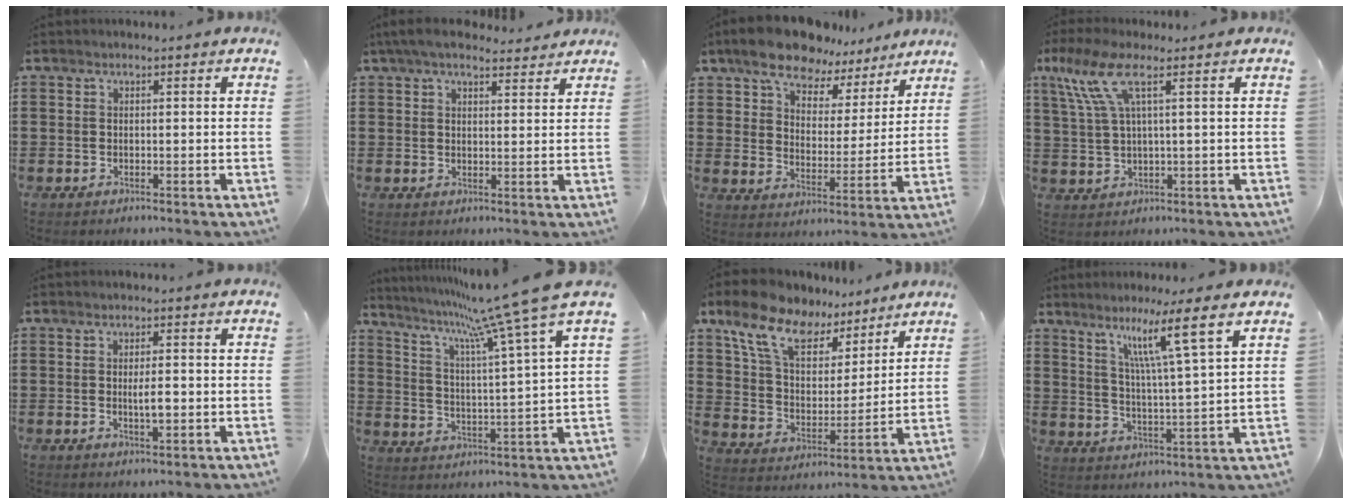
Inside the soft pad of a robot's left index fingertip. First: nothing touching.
{"total": 5.1, "force": [4.3, 1.3, 2.4], "torque": [-0.060, -0.005, 0.080]}
{"total": 10.3, "force": [8.9, 4.0, 3.3], "torque": [-0.092, -0.037, 0.164]}
{"total": 7.6, "force": [3.2, 1.2, 6.8], "torque": [-0.161, -0.003, 0.050]}
{"total": 3.1, "force": [-0.2, 0.9, 2.9], "torque": [-0.045, -0.002, -0.007]}
{"total": 11.0, "force": [9.1, -1.7, 5.9], "torque": [-0.143, -0.061, 0.141]}
{"total": 11.4, "force": [8.5, 5.1, 5.5], "torque": [-0.148, -0.026, 0.156]}
{"total": 9.5, "force": [6.2, -0.7, 7.2], "torque": [-0.142, -0.027, 0.096]}